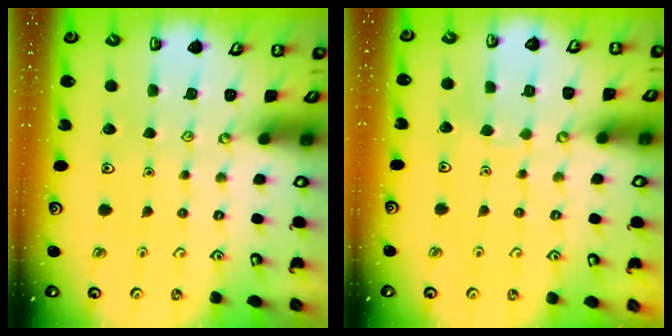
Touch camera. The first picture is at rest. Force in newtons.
{"total": 2.9, "press": 2.9, "slide": 0.2}